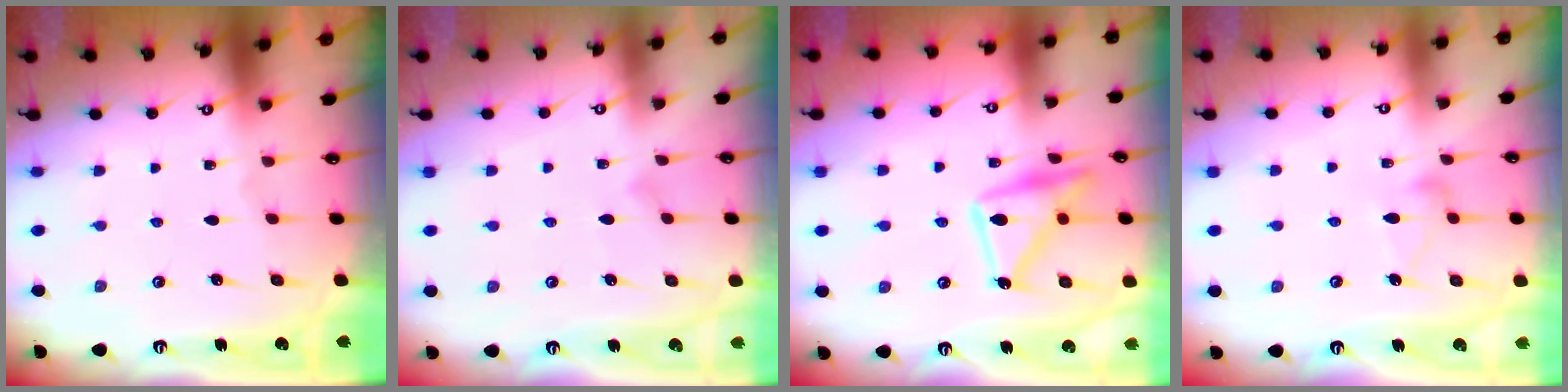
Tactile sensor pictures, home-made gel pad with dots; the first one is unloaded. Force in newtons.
{"total": 5.8, "press": 5.8, "slide": 0.4}
{"total": 15.2, "press": 15.2, "slide": 0.7}
{"total": 9.8, "press": 9.8, "slide": 0.2}